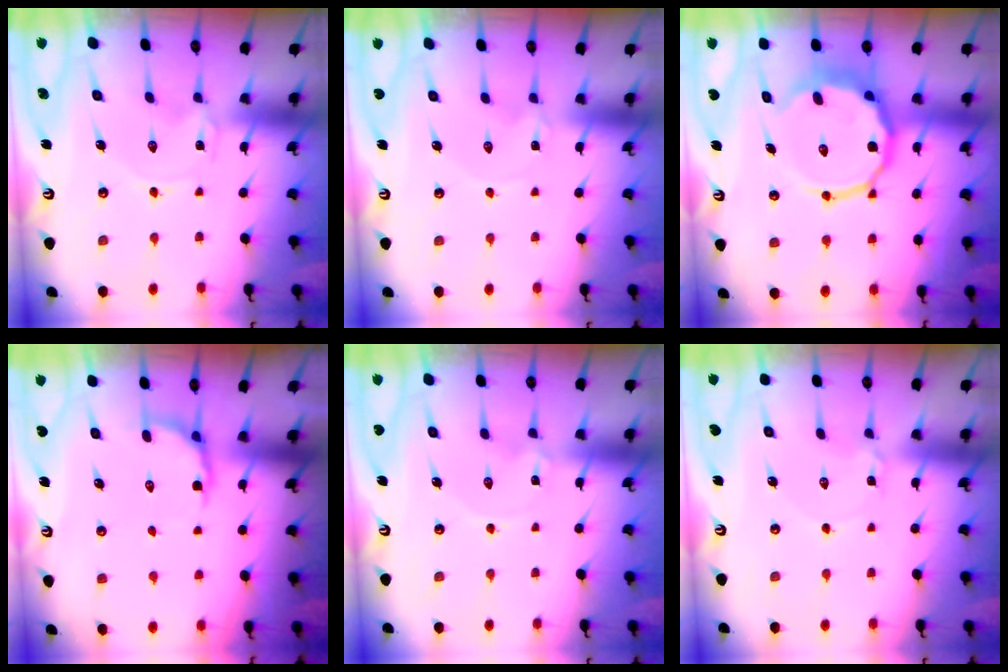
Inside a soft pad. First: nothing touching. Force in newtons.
{"total": 0.0}
{"total": 13.0, "press": 12.7, "slide": 3.0}
{"total": 4.3, "press": 3.6, "slide": 2.3}
{"total": 0.0}
{"total": 2.3, "press": 2.3, "slide": 0.2}